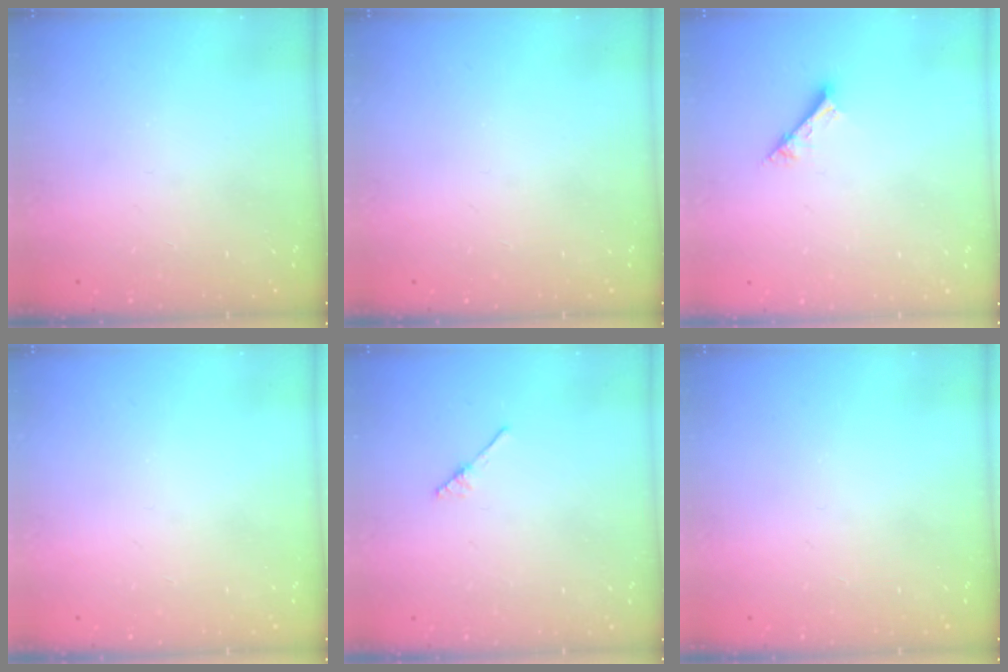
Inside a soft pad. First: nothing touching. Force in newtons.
{"total": 0.0}
{"total": 2.6, "press": 2.6, "slide": 0.2}
{"total": 0.0}
{"total": 1.9, "press": 1.8, "slide": 0.3}
{"total": 0.0}